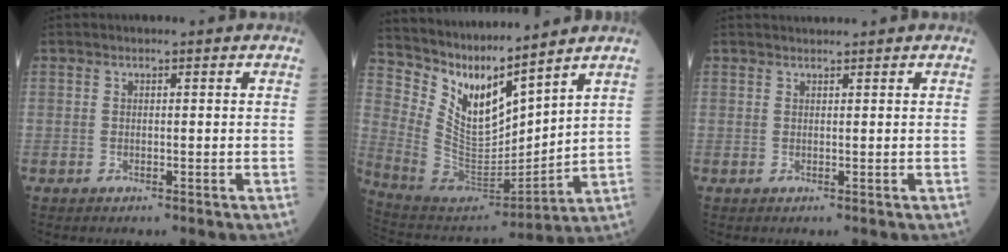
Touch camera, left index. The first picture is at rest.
{"total": 12.6, "force": [9.8, 2.5, 7.6], "torque": [-0.157, -0.008, 0.205]}
{"total": 1.4, "force": [1.3, -0.4, 0.2], "torque": [-0.001, 0.012, 0.028]}